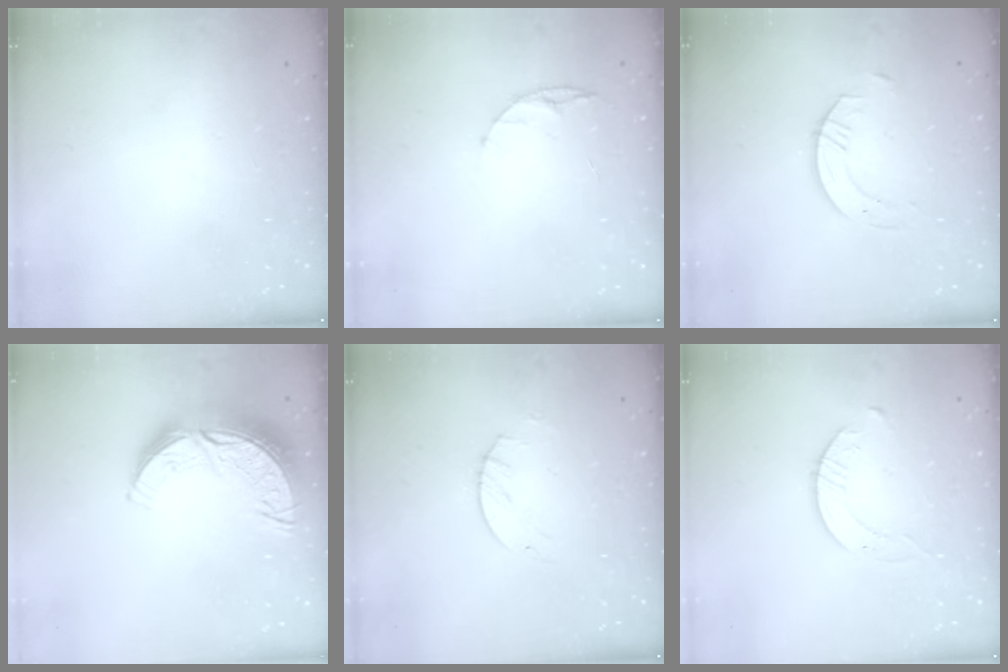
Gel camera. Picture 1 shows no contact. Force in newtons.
{"total": 5.1, "press": 5.1, "slide": 0.6}
{"total": 5.0, "press": 5.0, "slide": 0.5}
{"total": 17.3, "press": 17.2, "slide": 1.2}
{"total": 2.6, "press": 2.6, "slide": 0.3}
{"total": 3.1, "press": 3.1, "slide": 0.4}